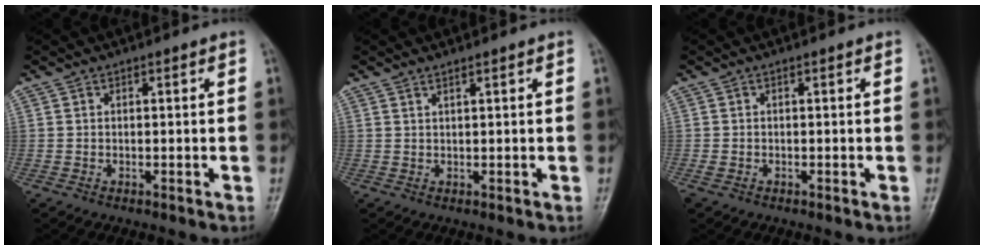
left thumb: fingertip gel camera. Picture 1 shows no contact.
{"total": 1.0, "force": [0.8, -0.1, 0.5], "torque": [-0.010, -0.008, 0.017]}
{"total": 0.9, "force": [-0.2, 0.5, 0.7], "torque": [-0.016, 0.001, -0.001]}